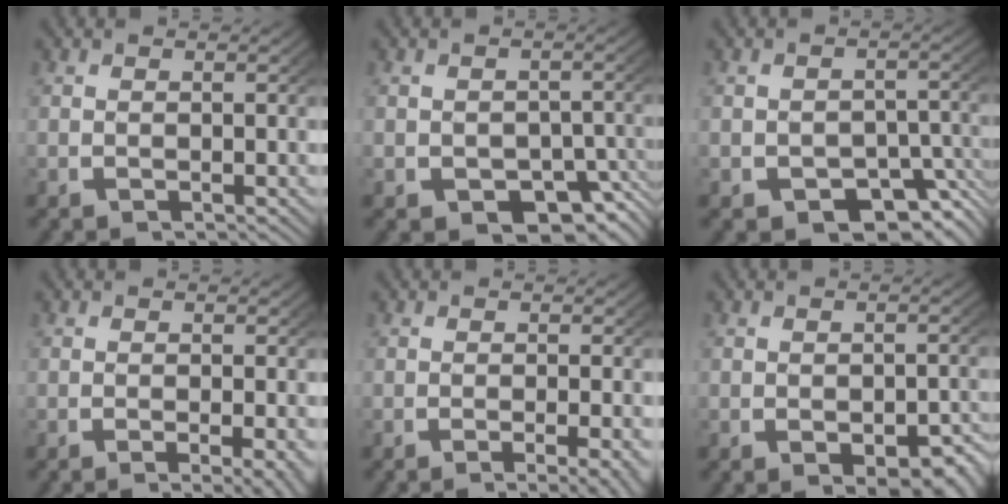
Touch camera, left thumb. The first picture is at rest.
{"total": 5.3, "force": [-2.2, 3.7, 3.0], "torque": [-0.044, -0.026, -0.024]}
{"total": 6.0, "force": [-3.1, 4.0, 3.2], "torque": [-0.048, -0.029, -0.036]}
{"total": 3.2, "force": [-1.4, 0.8, 2.8], "torque": [-0.039, -0.012, -0.016]}
{"total": 3.9, "force": [-2.1, 1.0, 3.2], "torque": [-0.046, -0.012, -0.025]}
{"total": 4.0, "force": [-1.6, 2.3, 2.9], "torque": [-0.047, -0.025, -0.012]}